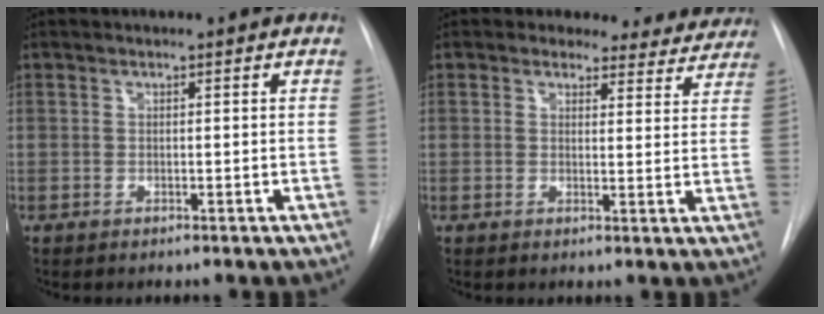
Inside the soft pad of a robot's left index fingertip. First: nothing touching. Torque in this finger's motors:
{"motor_torque": [0.80, -0.81, 0.05, -0.01]}